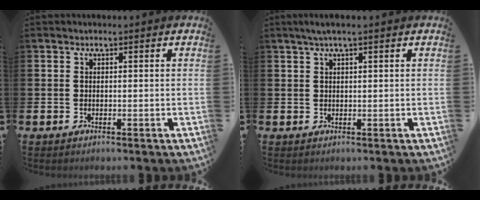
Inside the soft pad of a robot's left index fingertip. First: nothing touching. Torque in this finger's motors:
{"motor_torque": [0.27, -0.15, 0.25, 0.06]}